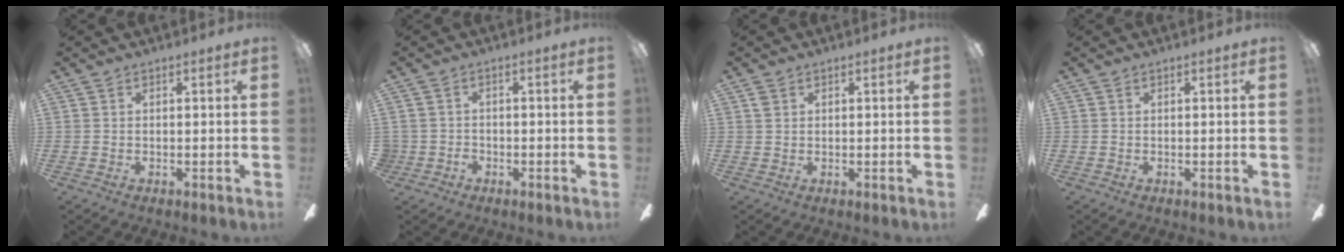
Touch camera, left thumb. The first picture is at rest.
{"total": 2.4, "force": [-1.3, 2.0, 0.4], "torque": [-0.006, 0.002, -0.024]}
{"total": 1.0, "force": [0.5, 0.8, 0.3], "torque": [0.001, -0.002, 0.007]}
{"total": 0.0}